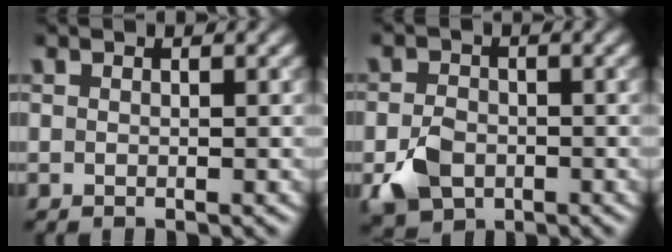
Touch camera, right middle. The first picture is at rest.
{"total": 4.0, "force": [-1.5, 3.0, 2.3], "torque": [-0.046, -0.005, -0.032]}